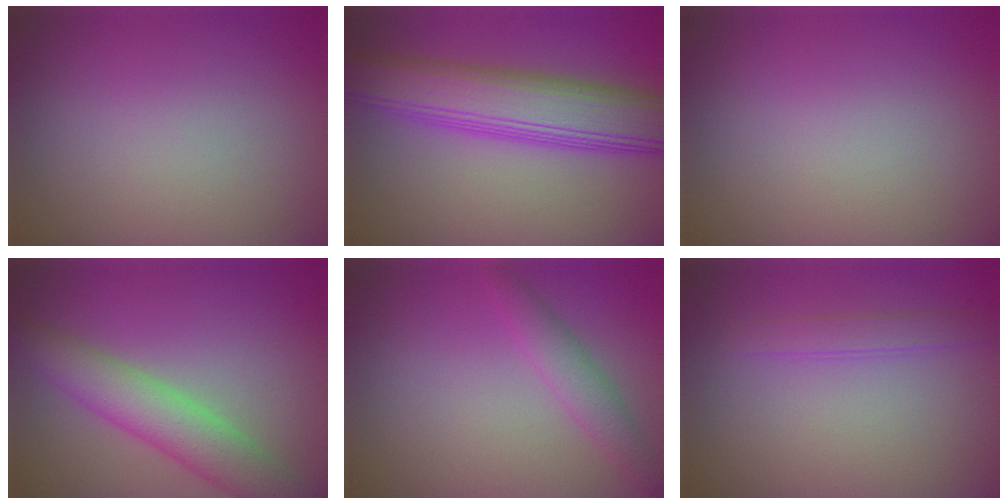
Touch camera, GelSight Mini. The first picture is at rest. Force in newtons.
{"total": 8.0, "press": 8.0, "slide": 0.0}
{"total": 0.0}
{"total": 5.4, "press": 5.4, "slide": 0.2}
{"total": 2.3, "press": 2.3, "slide": 0.1}
{"total": 1.5, "press": 1.5, "slide": 0.2}